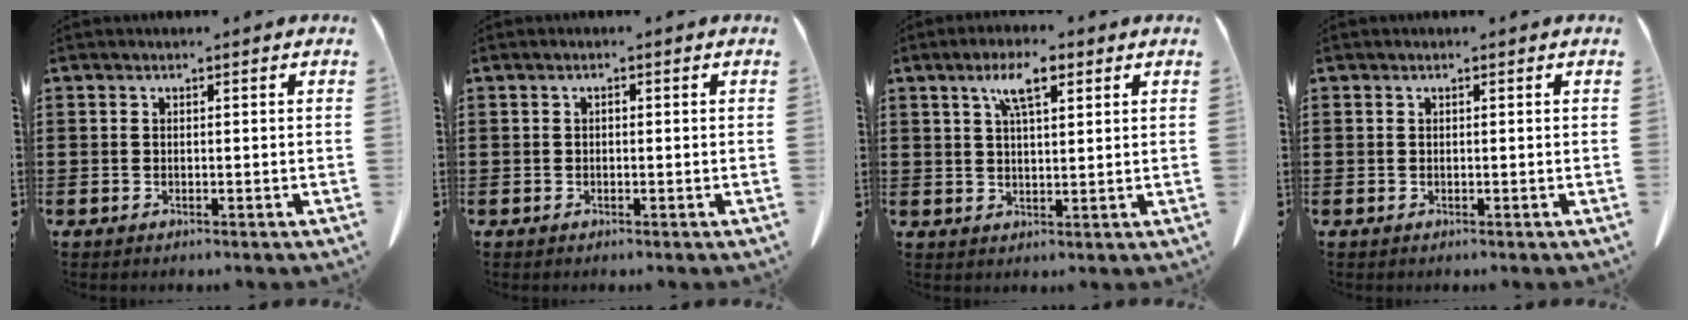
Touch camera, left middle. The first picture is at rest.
{"total": 0.6, "force": [-0.2, 0.3, 0.5], "torque": [-0.011, -0.001, -0.003]}
{"total": 6.2, "force": [3.4, 1.7, 4.9], "torque": [-0.097, 0.007, 0.055]}
{"total": 0.0}